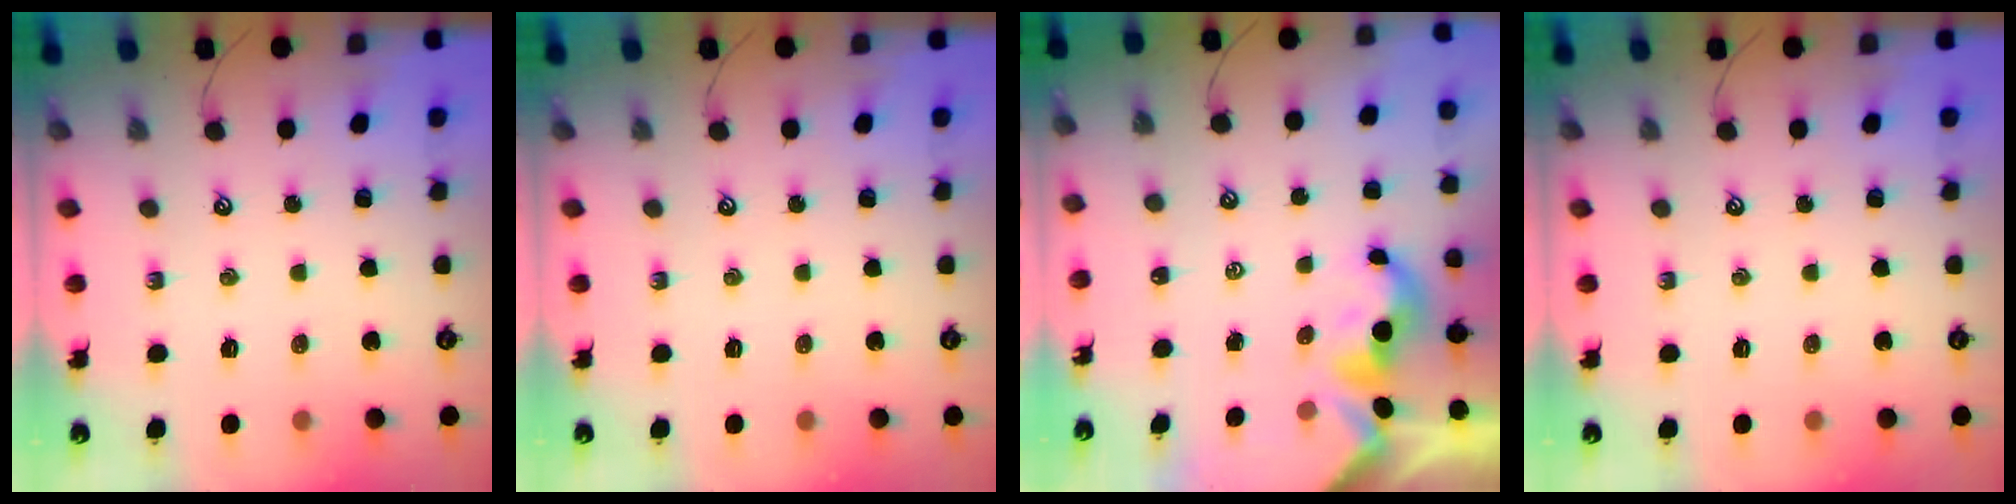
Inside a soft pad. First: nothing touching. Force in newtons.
{"total": 0.0}
{"total": 1.7, "press": 1.7, "slide": 0.2}
{"total": 0.0}